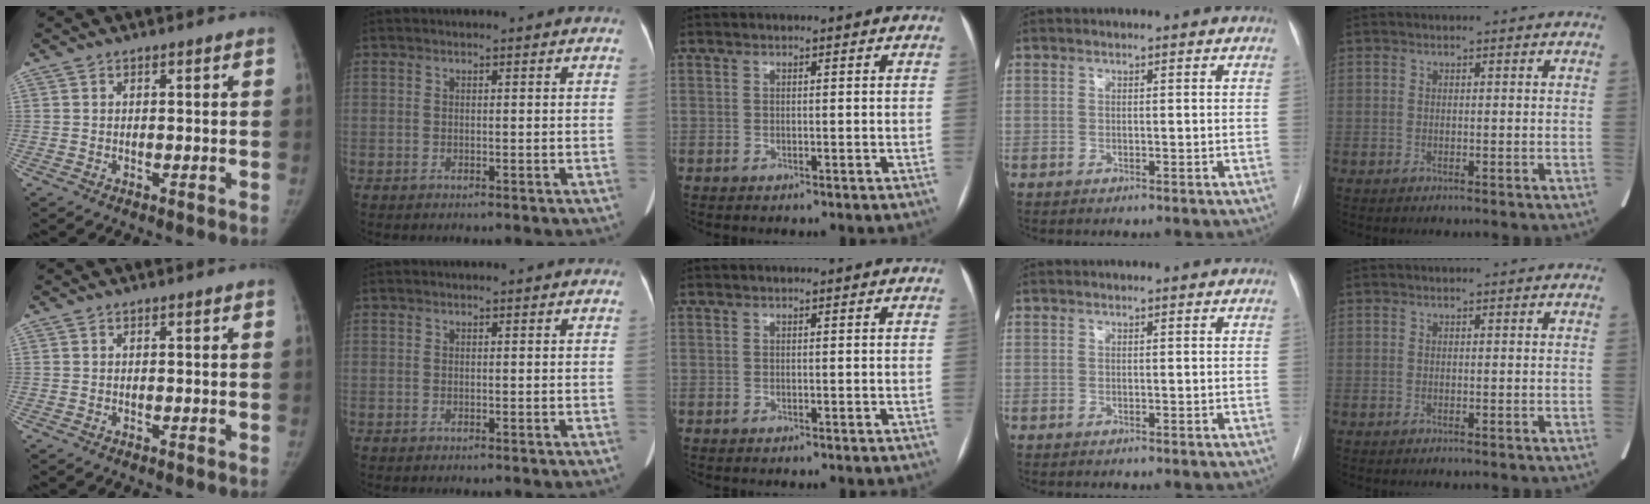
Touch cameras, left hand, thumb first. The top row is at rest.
{}